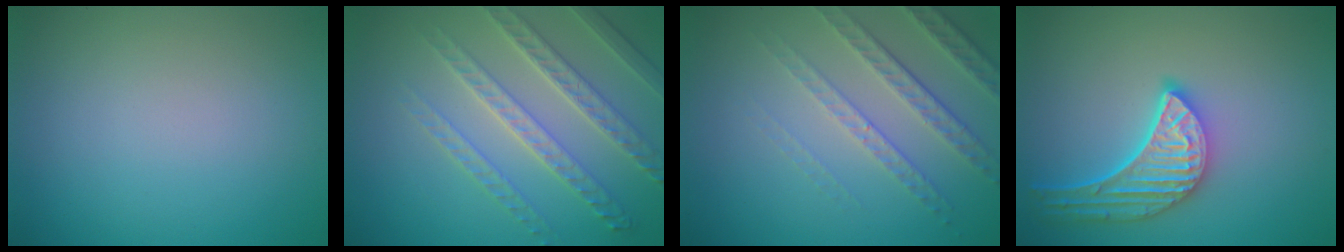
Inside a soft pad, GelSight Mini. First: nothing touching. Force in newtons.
{"total": 4.1, "press": 4.1, "slide": 0.2}
{"total": 4.5, "press": 3.4, "slide": 3.0}
{"total": 5.7, "press": 4.5, "slide": 3.5}